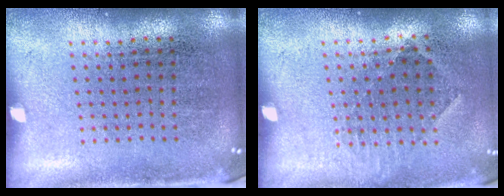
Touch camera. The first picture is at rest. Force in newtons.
{"total": 0.8, "press": 0.7, "slide": 0.4}